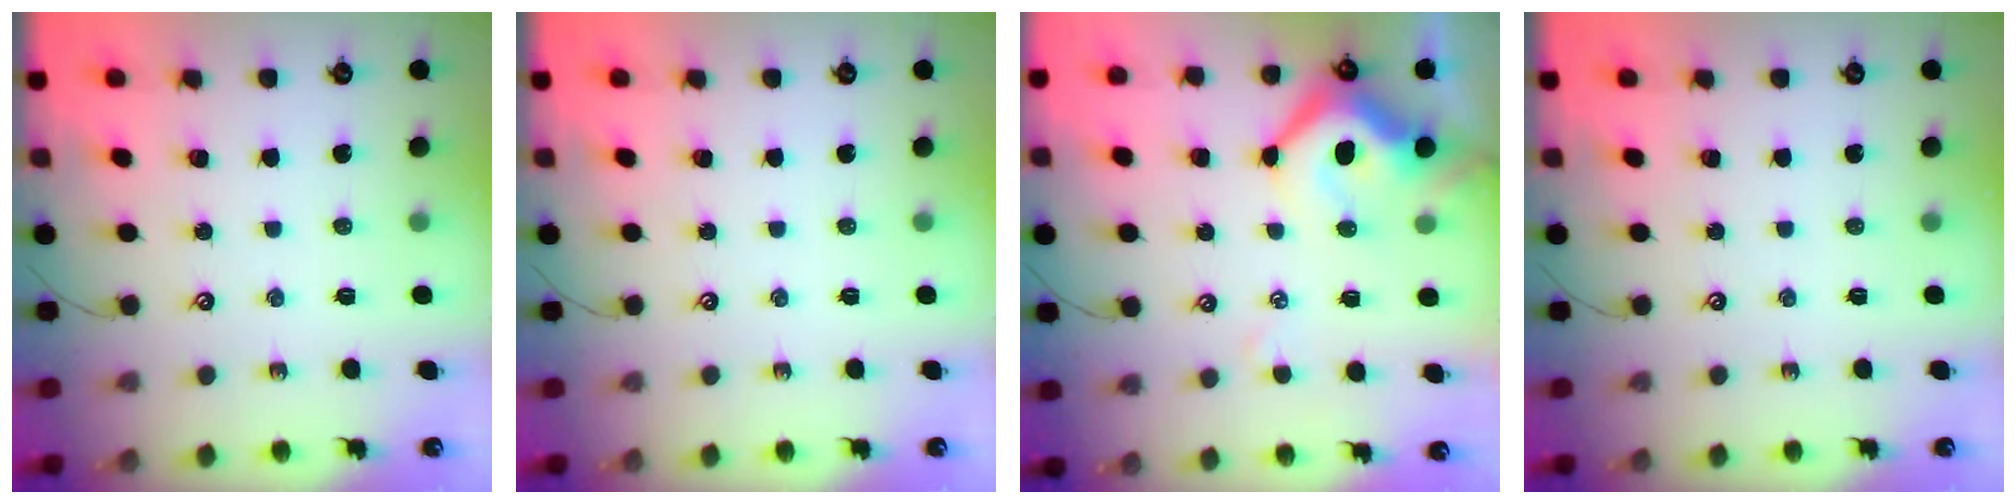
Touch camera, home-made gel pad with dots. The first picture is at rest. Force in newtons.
{"total": 0.0}
{"total": 8.5, "press": 8.3, "slide": 1.8}
{"total": 0.0}